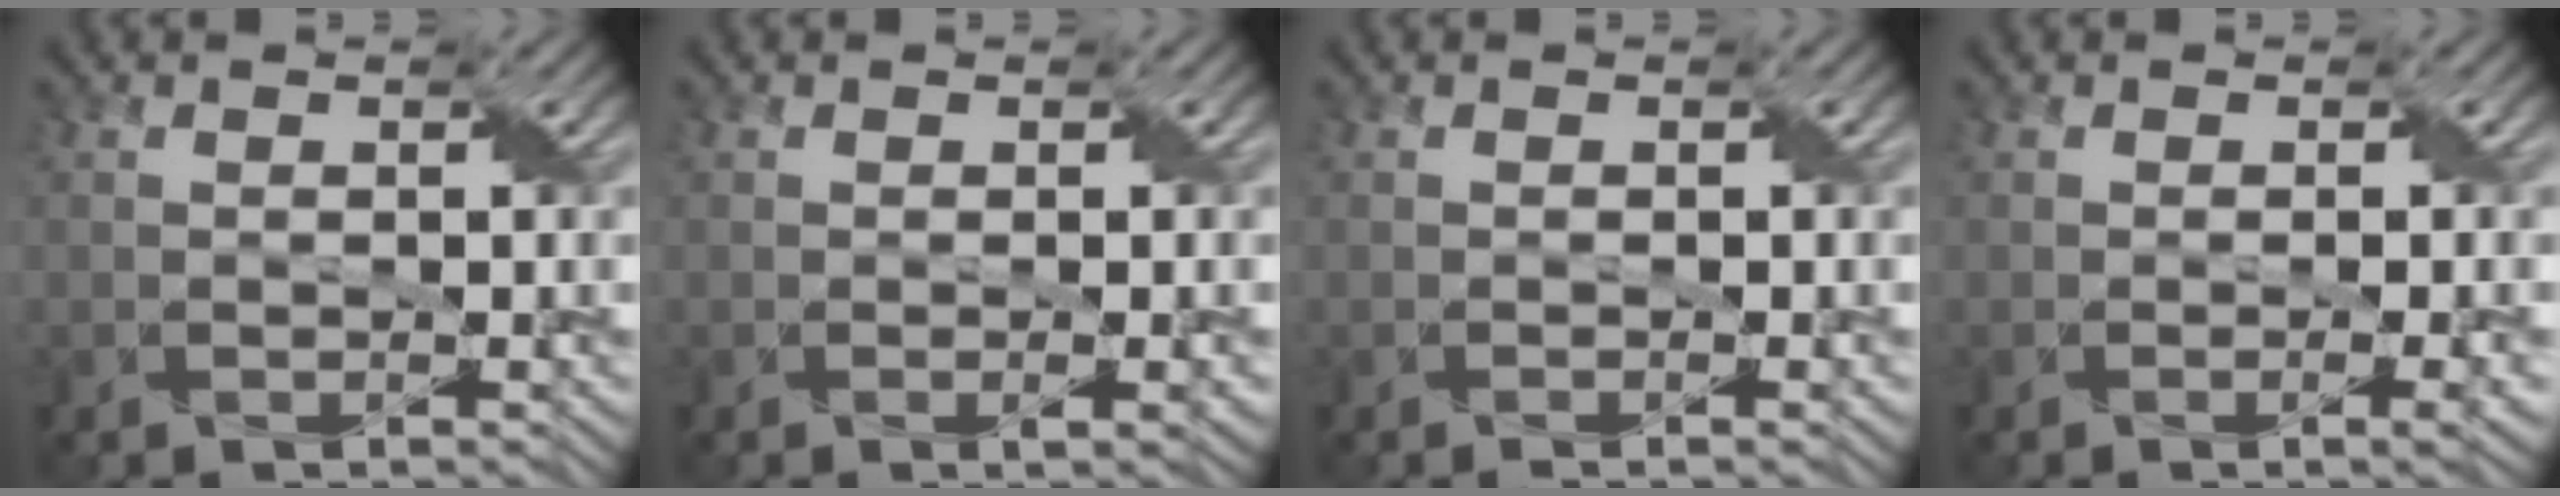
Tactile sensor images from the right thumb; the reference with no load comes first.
{"total": 1.4, "force": [-0.2, 0.2, 1.4], "torque": [-0.025, -0.002, -0.001]}
{"total": 0.8, "force": [-0.3, 0.0, 0.7], "torque": [-0.013, -0.001, -0.005]}
{"total": 2.1, "force": [-0.3, 0.4, 2.0], "torque": [-0.031, 0.002, -0.005]}